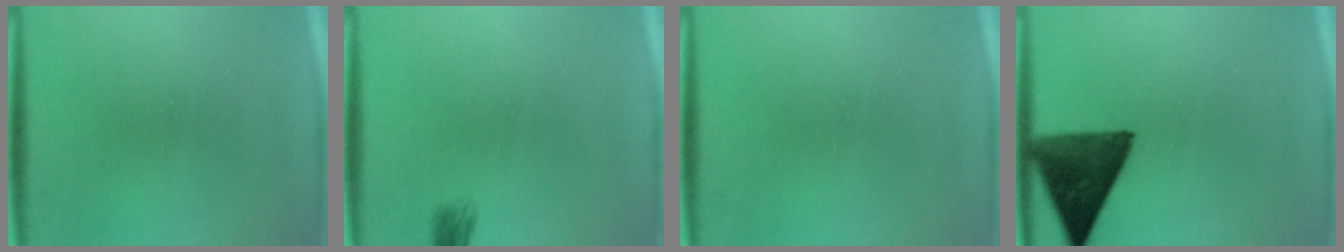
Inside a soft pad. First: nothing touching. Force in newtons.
{"total": 1.6}
{"total": 0.0}
{"total": 12.3}